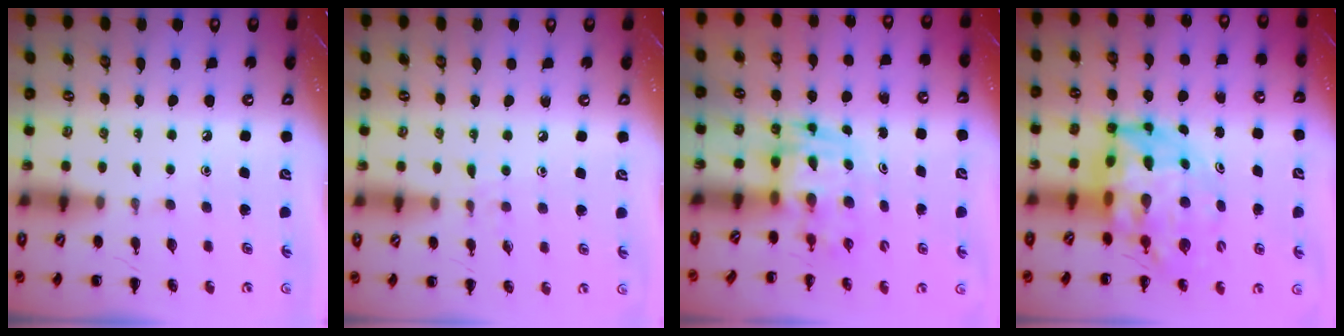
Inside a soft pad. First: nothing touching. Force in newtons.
{"total": 5.0, "press": 4.4, "slide": 2.3}
{"total": 3.5, "press": 3.5, "slide": 0.6}
{"total": 9.6, "press": 9.2, "slide": 2.8}